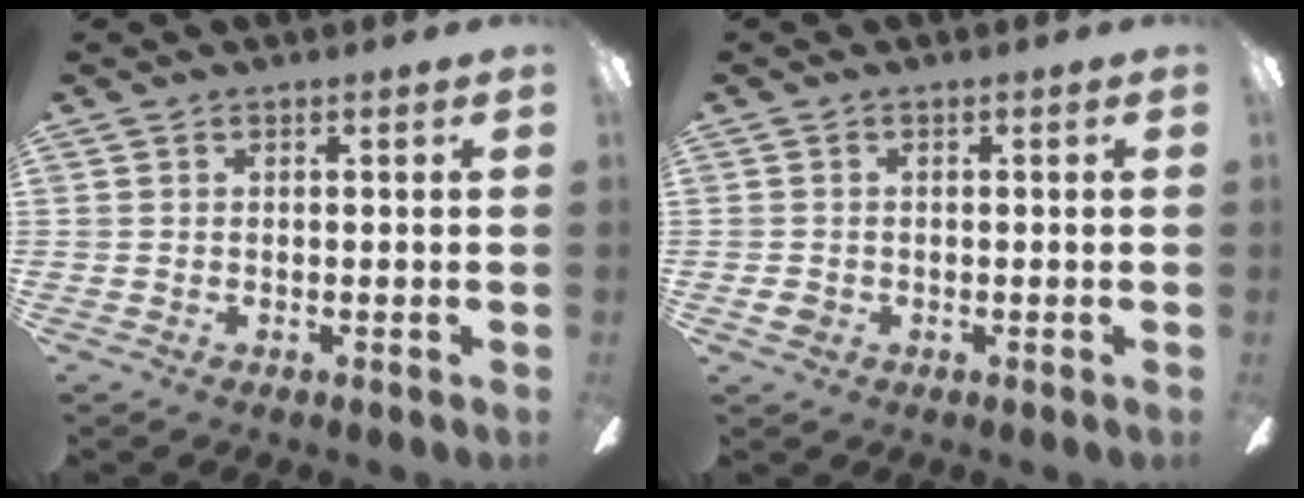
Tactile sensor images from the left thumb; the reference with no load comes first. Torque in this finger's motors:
{"motor_torque": [-0.49, 0.42, 0.07, 0.07, 0.00]}